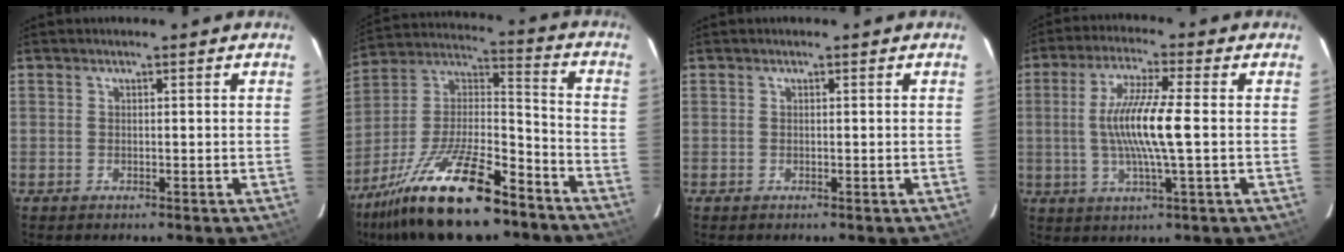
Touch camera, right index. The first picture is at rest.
{"total": 24.1, "force": [-16.0, 7.9, 16.2], "torque": [-0.312, -0.012, -0.272]}
{"total": 0.0}
{"total": 11.0, "force": [-0.4, 0.4, 11.0], "torque": [-0.211, -0.003, -0.007]}